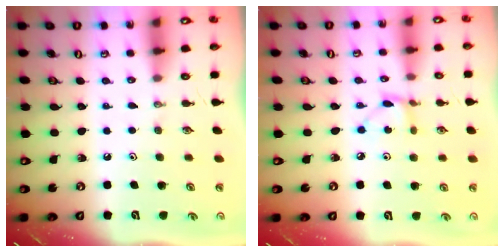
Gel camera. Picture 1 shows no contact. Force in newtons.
{"total": 3.4, "press": 3.4, "slide": 0.3}